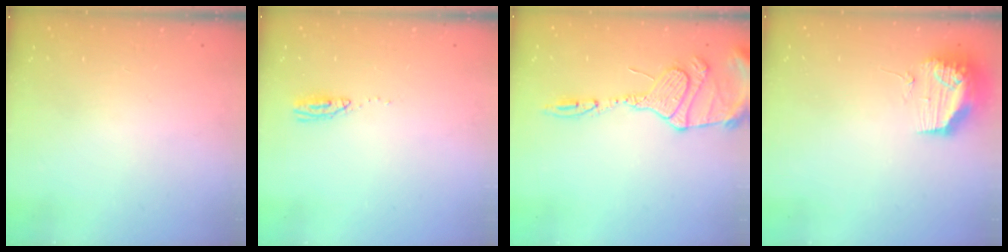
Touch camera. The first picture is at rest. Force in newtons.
{"total": 9.3, "press": 5.1, "slide": 7.7}
{"total": 14.4, "press": 14.4, "slide": 1.5}
{"total": 11.1, "press": 11.1, "slide": 0.8}